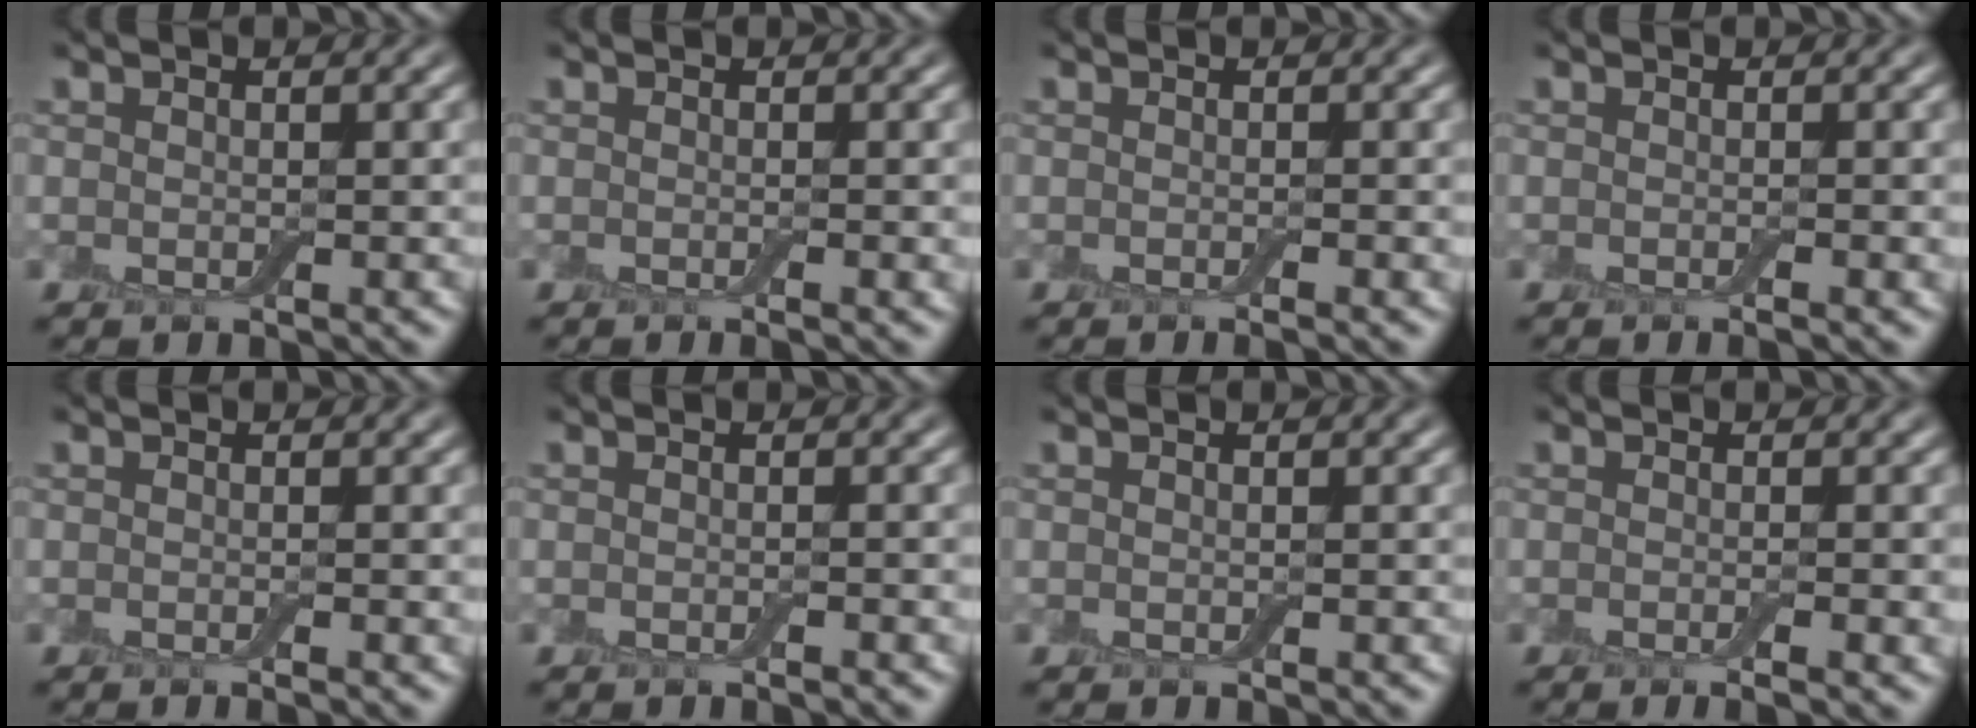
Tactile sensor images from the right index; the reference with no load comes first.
{"total": 1.2, "force": [-0.4, 0.2, 1.1], "torque": [-0.012, -0.003, -0.007]}
{"total": 1.2, "force": [-0.5, 0.2, 1.1], "torque": [-0.011, -0.004, -0.009]}
{"total": 1.2, "force": [-0.4, 0.2, 1.1], "torque": [-0.012, -0.004, -0.008]}
{"total": 0.9, "force": [-0.3, 0.1, 0.8], "torque": [-0.009, -0.004, -0.006]}
{"total": 0.8, "force": [-0.4, 0.1, 0.7], "torque": [-0.007, -0.001, -0.006]}
{"total": 0.0}
{"total": 2.4, "force": [-0.8, 0.5, 2.2], "torque": [-0.026, -0.004, -0.013]}